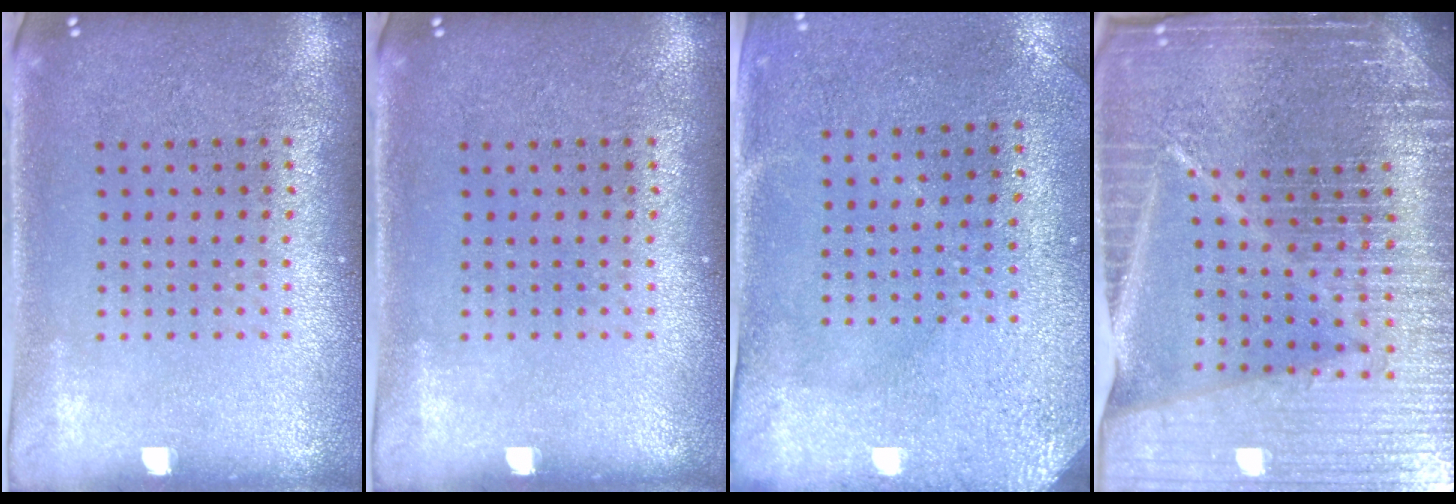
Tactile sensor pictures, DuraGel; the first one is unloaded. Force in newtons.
{"total": 0.0}
{"total": 3.0, "press": 2.3, "slide": 1.9}
{"total": 7.2, "press": 6.1, "slide": 3.8}